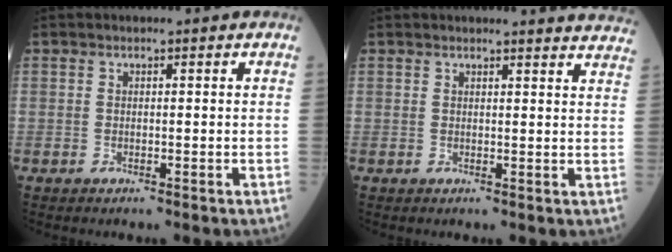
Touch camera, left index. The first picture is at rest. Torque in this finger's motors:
{"motor_torque": [1.04, -1.10, 0.11, 0.03]}